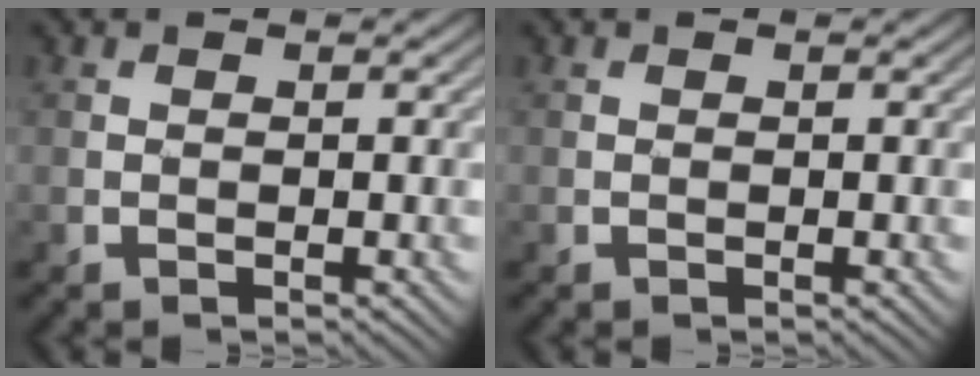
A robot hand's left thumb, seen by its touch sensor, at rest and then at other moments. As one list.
[{"total": 0.0}]